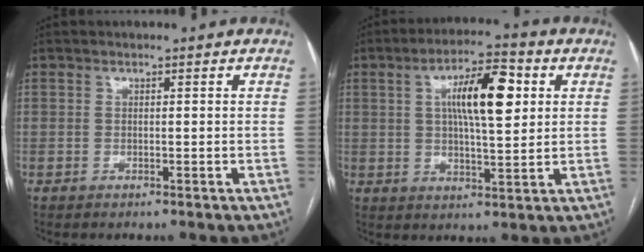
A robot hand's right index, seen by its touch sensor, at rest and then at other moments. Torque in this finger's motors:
{"motor_torque": [0.45, 0.04, 0.62, 0.11]}